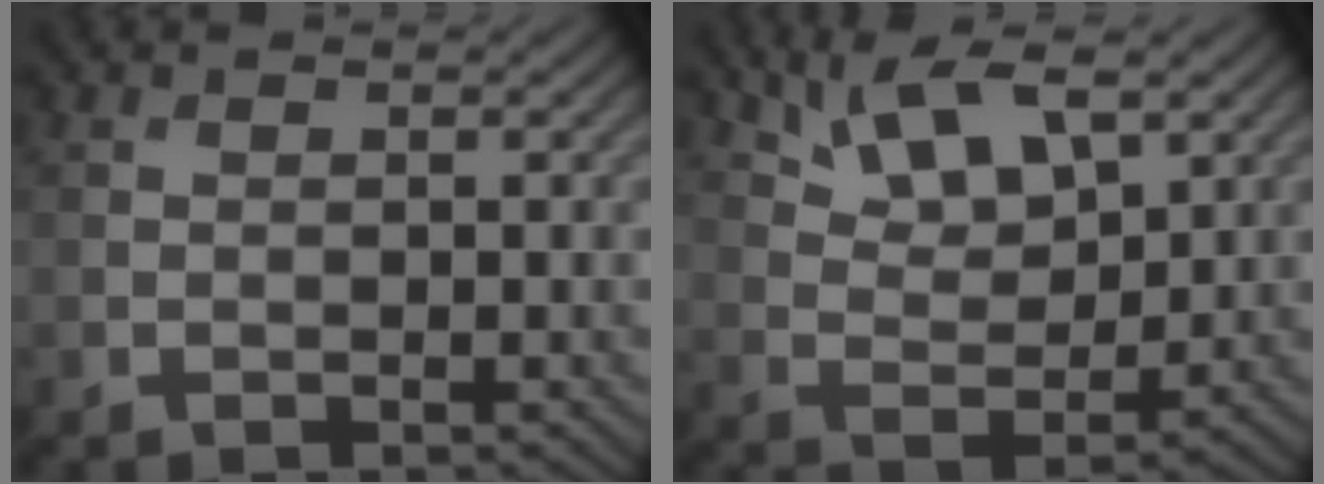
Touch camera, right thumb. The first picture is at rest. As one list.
[{"total": 8.2, "force": [5.2, 3.3, 5.4], "torque": [-0.108, 0.000, 0.105]}]